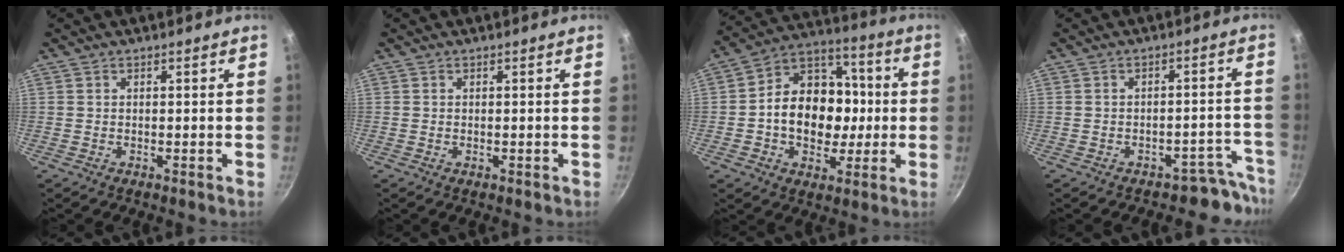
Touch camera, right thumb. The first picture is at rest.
{"total": 0.0}
{"total": 17.3, "force": [-1.2, 13.3, 11.0], "torque": [-0.135, 0.030, -0.031]}
{"total": 5.8, "force": [-5.1, 2.8, 0.4], "torque": [0.058, 0.070, -0.062]}